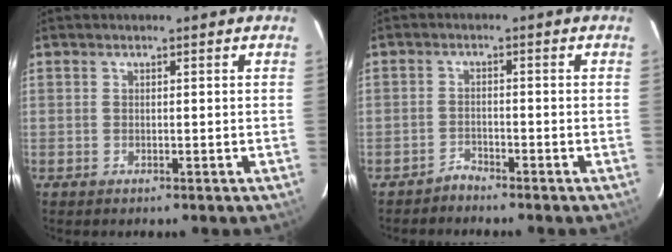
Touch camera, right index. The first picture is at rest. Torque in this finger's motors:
{"motor_torque": [0.00, -0.09, -0.06, -0.06]}